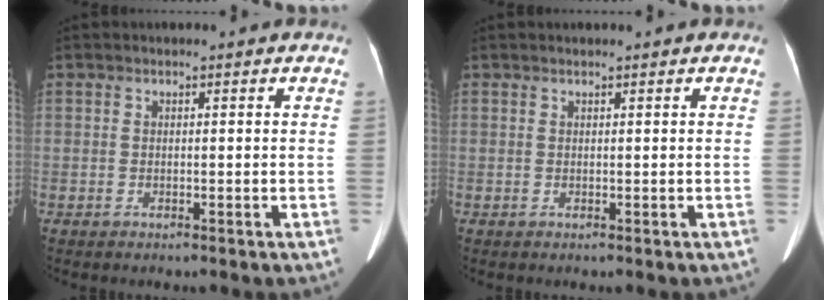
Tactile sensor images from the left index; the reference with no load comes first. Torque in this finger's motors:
{"motor_torque": [-0.61, 0.30, -0.62, -0.08]}